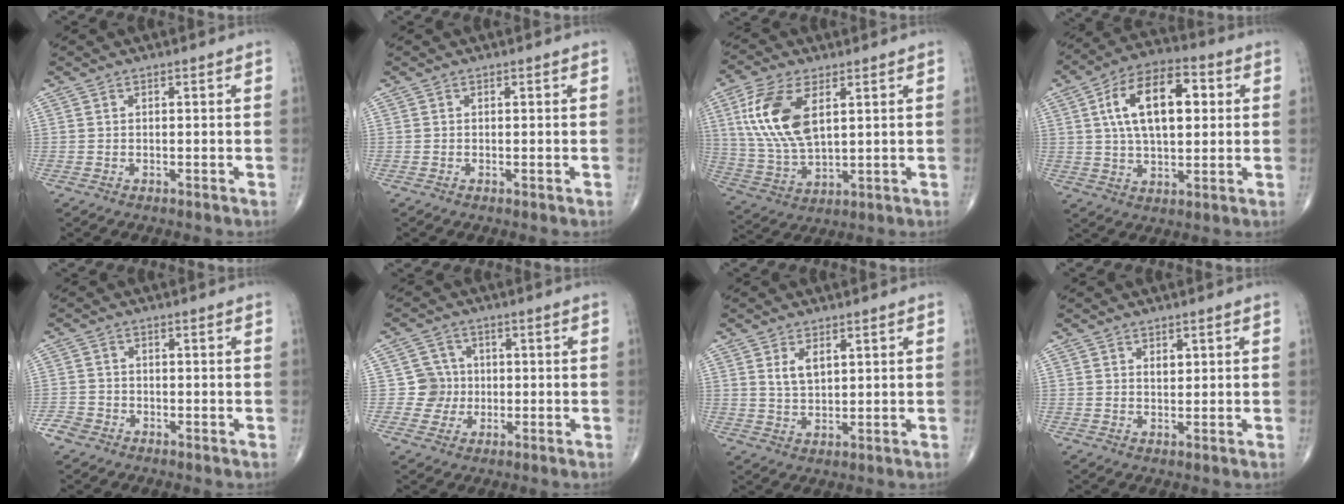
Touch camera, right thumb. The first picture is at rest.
{"total": 0.0}
{"total": 14.4, "force": [4.6, 7.1, 11.6], "torque": [-0.244, -0.011, 0.098]}
{"total": 16.3, "force": [3.6, 8.5, 13.4], "torque": [-0.211, 0.013, 0.058]}
{"total": 2.8, "force": [-2.0, 2.0, 0.4], "torque": [-0.002, 0.008, -0.043]}
{"total": 4.8, "force": [-0.4, 4.8, 0.0], "torque": [0.033, 0.012, -0.015]}
{"total": 4.1, "force": [1.7, 2.2, 3.0], "torque": [-0.047, -0.014, 0.034]}
{"total": 1.6, "force": [0.6, 1.0, 1.0], "torque": [-0.007, -0.006, 0.010]}